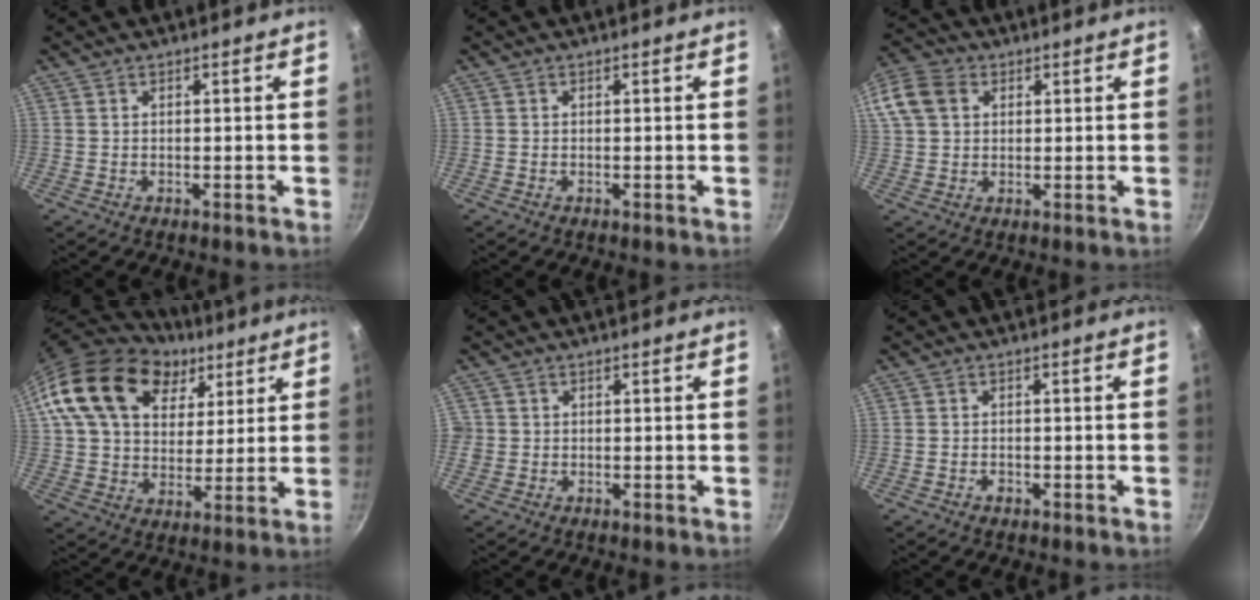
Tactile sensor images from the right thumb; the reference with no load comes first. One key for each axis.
{"total": 0.0}
{"total": 14.4, "fx": 4.2, "fy": 11.4, "fz": 7.7, "tx": -0.187, "ty": 0.031, "tz": 0.067}
{"total": 21.6, "fx": 9.6, "fy": 15.0, "fz": 12.3, "tx": -0.191, "ty": -0.011, "tz": 0.164}
{"total": 1.6, "fx": -0.2, "fy": 1.6, "fz": 0.3, "tx": 0.001, "ty": 0.004, "tz": -0.005}
{"total": 1.3, "fx": -0.9, "fy": 0.8, "fz": 0.6, "tx": -0.013, "ty": 0.009, "tz": -0.017}